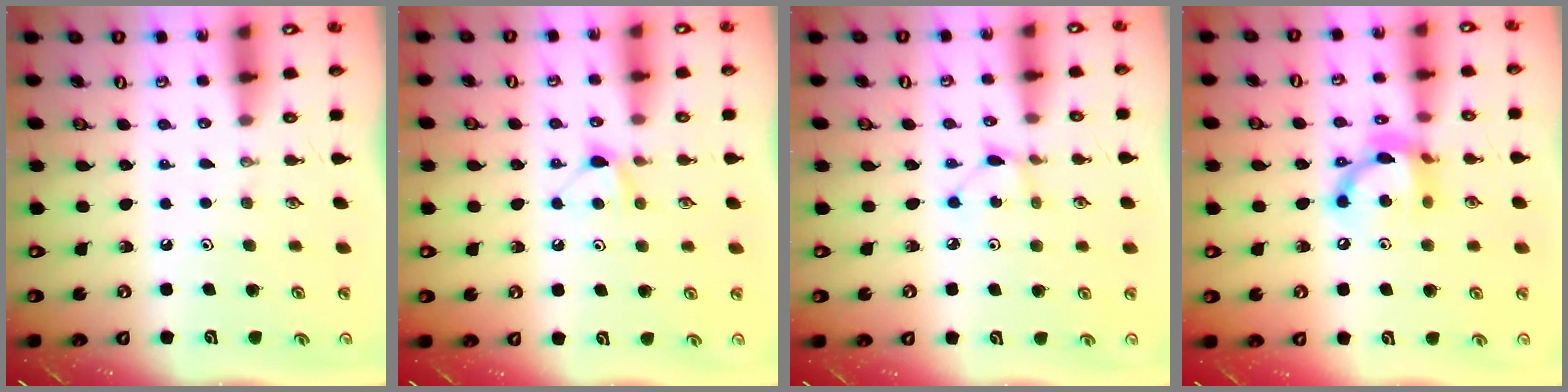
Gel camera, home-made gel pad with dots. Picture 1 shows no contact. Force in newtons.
{"total": 5.7, "press": 5.6, "slide": 0.8}
{"total": 2.2, "press": 2.2, "slide": 0.3}
{"total": 13.0, "press": 13.0, "slide": 1.0}